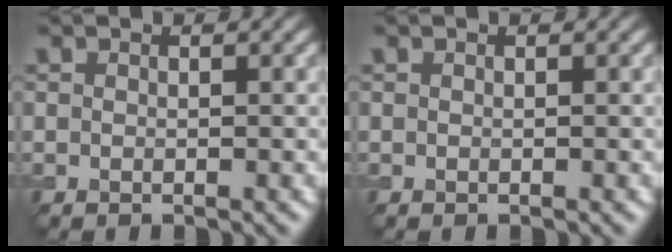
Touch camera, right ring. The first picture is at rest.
{"total": 0.0}